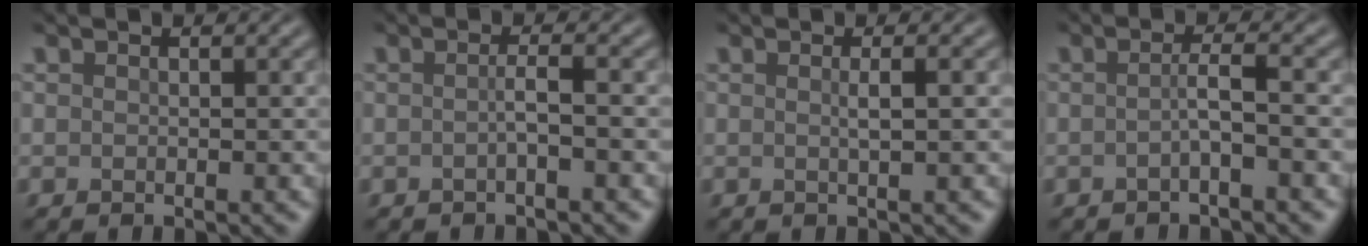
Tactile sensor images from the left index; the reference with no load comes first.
{"total": 1.5, "force": [-0.3, 0.2, 1.4], "torque": [-0.022, 0.003, -0.010]}
{"total": 1.7, "force": [0.1, 0.4, 1.6], "torque": [-0.023, 0.005, -0.004]}
{"total": 1.9, "force": [-0.5, 0.1, 1.8], "torque": [-0.034, 0.003, -0.016]}